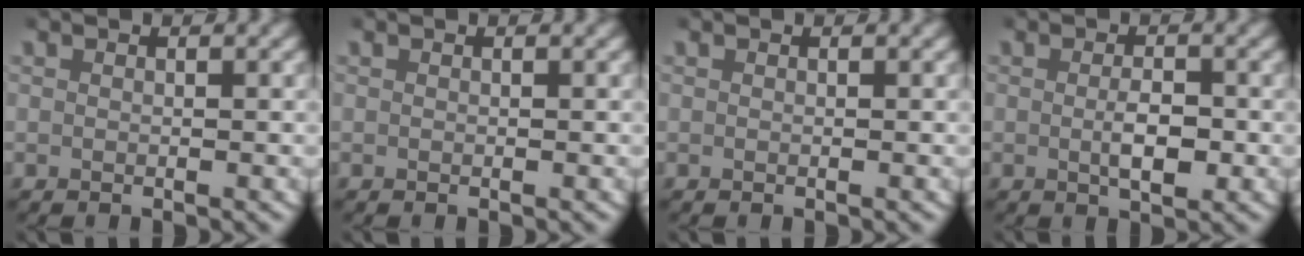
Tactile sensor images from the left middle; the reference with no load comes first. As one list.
[{"total": 0.0}, {"total": 0.0}, {"total": 2.6, "force": [-0.3, 1.2, 2.3], "torque": [-0.037, -0.004, -0.004]}]